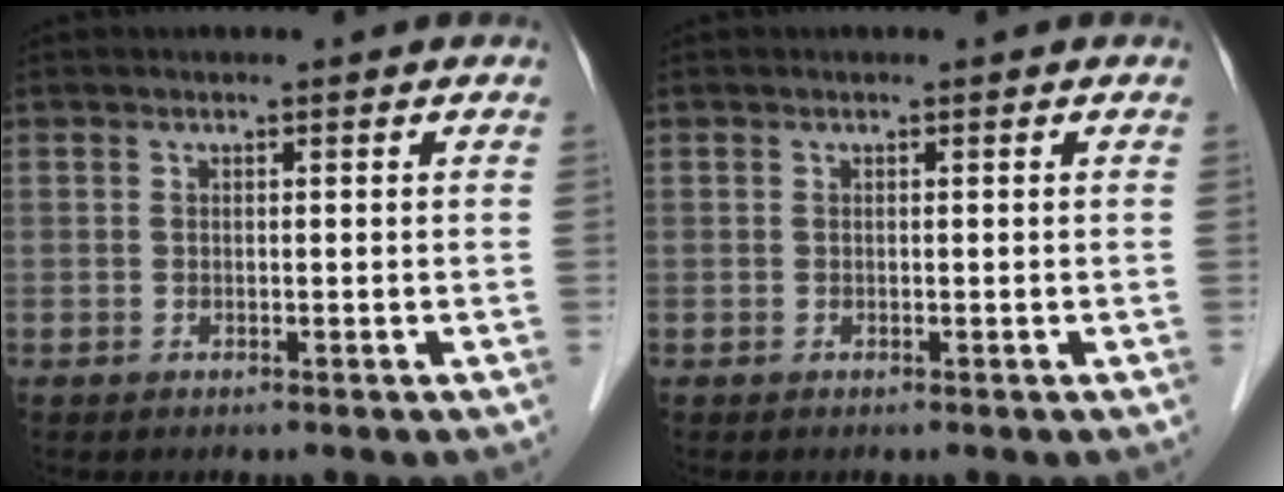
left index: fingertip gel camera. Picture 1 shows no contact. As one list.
[{"total": 0.0}]